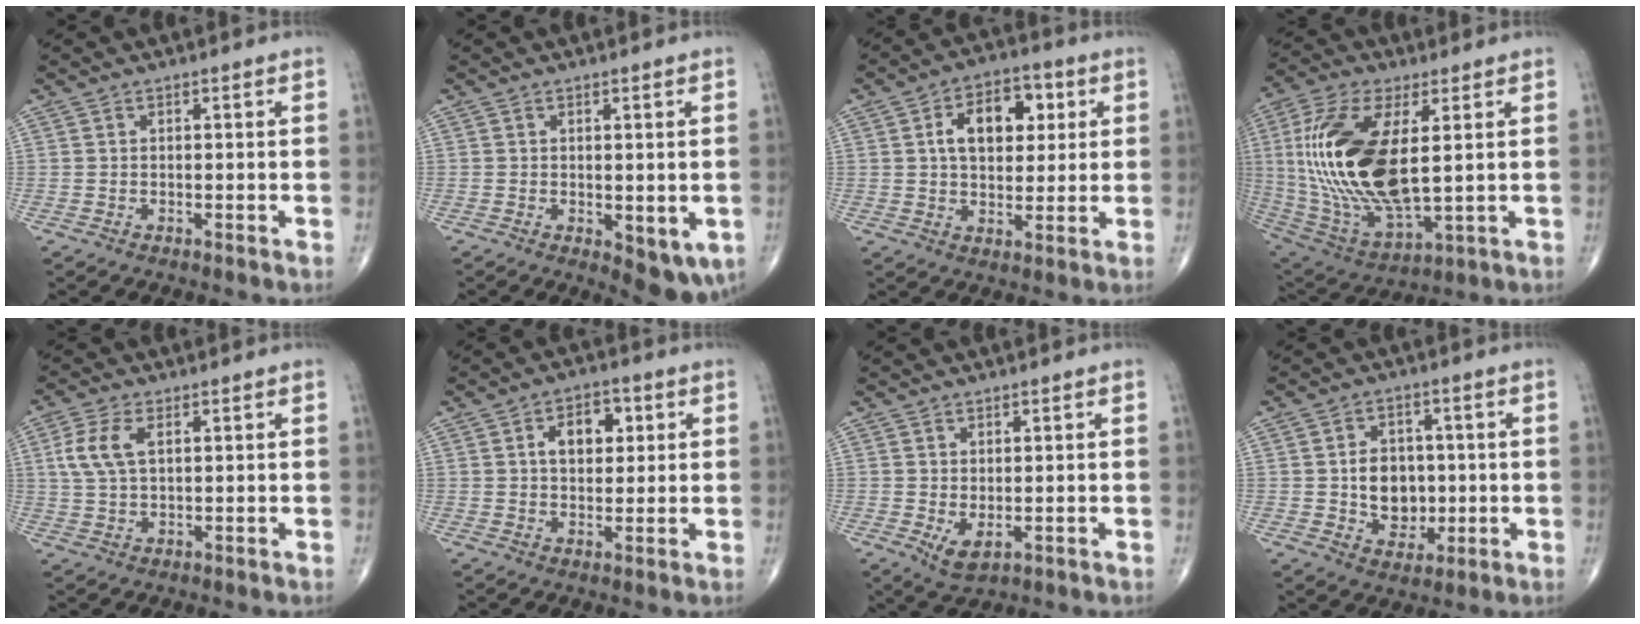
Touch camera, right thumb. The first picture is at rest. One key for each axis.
{"total": 6.7, "fx": -1.6, "fy": 3.0, "fz": 5.8, "tx": -0.055, "ty": -0.010, "tz": -0.011}
{"total": 11.8, "fx": 3.0, "fy": 7.3, "fz": 8.8, "tx": -0.104, "ty": 0.006, "tz": 0.044}
{"total": 23.6, "fx": 3.0, "fy": 10.5, "fz": 20.9, "tx": -0.438, "ty": -0.022, "tz": 0.064}
{"total": 6.5, "fx": 1.8, "fy": 3.4, "fz": 5.2, "tx": -0.125, "ty": 0.007, "tz": 0.038}
{"total": 7.4, "fx": 1.9, "fy": 4.7, "fz": 5.4, "tx": -0.057, "ty": 0.004, "tz": 0.026}
{"total": 3.7, "fx": -0.5, "fy": 2.0, "fz": 3.0, "tx": -0.046, "ty": -0.007, "tz": 0.005}
{"total": 8.9, "fx": -0.2, "fy": 7.1, "fz": 5.4, "tx": -0.045, "ty": 0.003, "tz": 0.004}